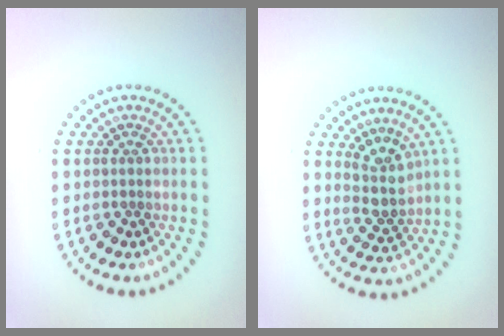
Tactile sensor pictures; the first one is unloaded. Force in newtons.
{"total": 2.9, "press": 2.4, "slide": 1.7}